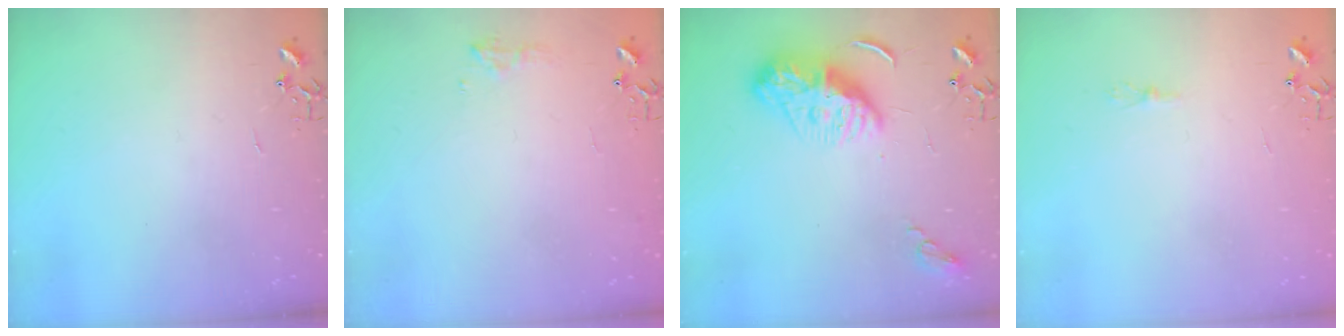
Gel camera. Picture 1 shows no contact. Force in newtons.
{"total": 7.6, "press": 7.6, "slide": 0.8}
{"total": 10.0, "press": 10.0, "slide": 0.9}
{"total": 4.7, "press": 4.6, "slide": 0.6}